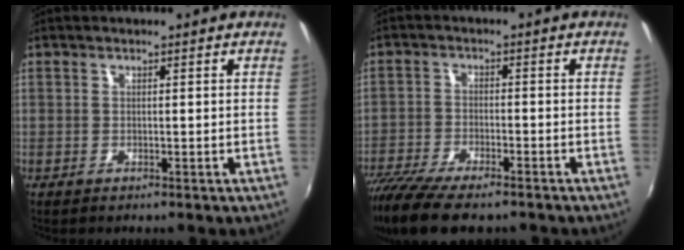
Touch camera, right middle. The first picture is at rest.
{"total": 14.5, "force": [-11.5, 3.9, 7.8], "torque": [-0.179, -0.052, -0.199]}